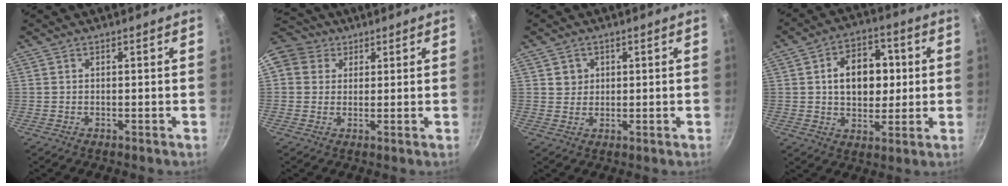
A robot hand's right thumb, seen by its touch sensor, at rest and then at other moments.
{"total": 10.0, "force": [4.0, 8.4, 3.8], "torque": [-0.059, 0.014, 0.061]}
{"total": 2.8, "force": [0.9, 2.6, 0.5], "torque": [0.010, 0.005, 0.014]}
{"total": 12.9, "force": [1.6, 9.3, 8.8], "torque": [-0.090, 0.010, 0.022]}